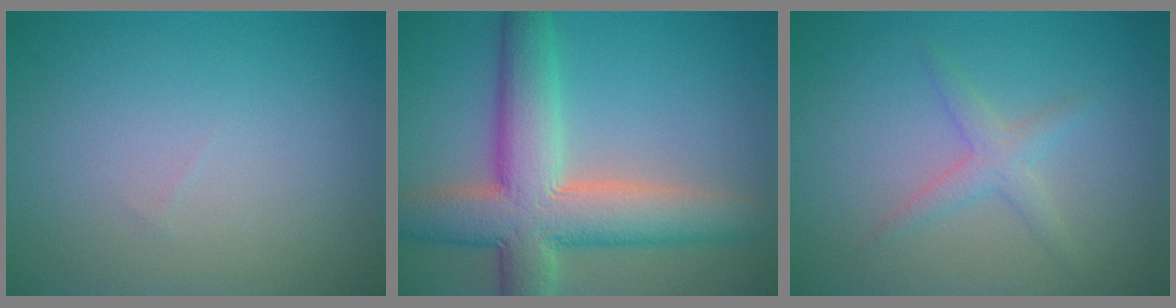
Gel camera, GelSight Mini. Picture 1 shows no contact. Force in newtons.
{"total": 9.3, "press": 9.3, "slide": 0.7}
{"total": 2.0, "press": 2.0, "slide": 0.1}